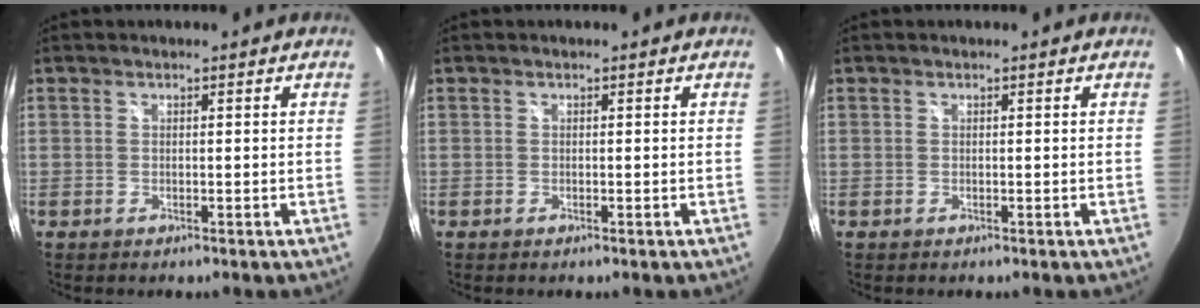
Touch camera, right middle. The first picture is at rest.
{"total": 0.0}
{"total": 0.0}